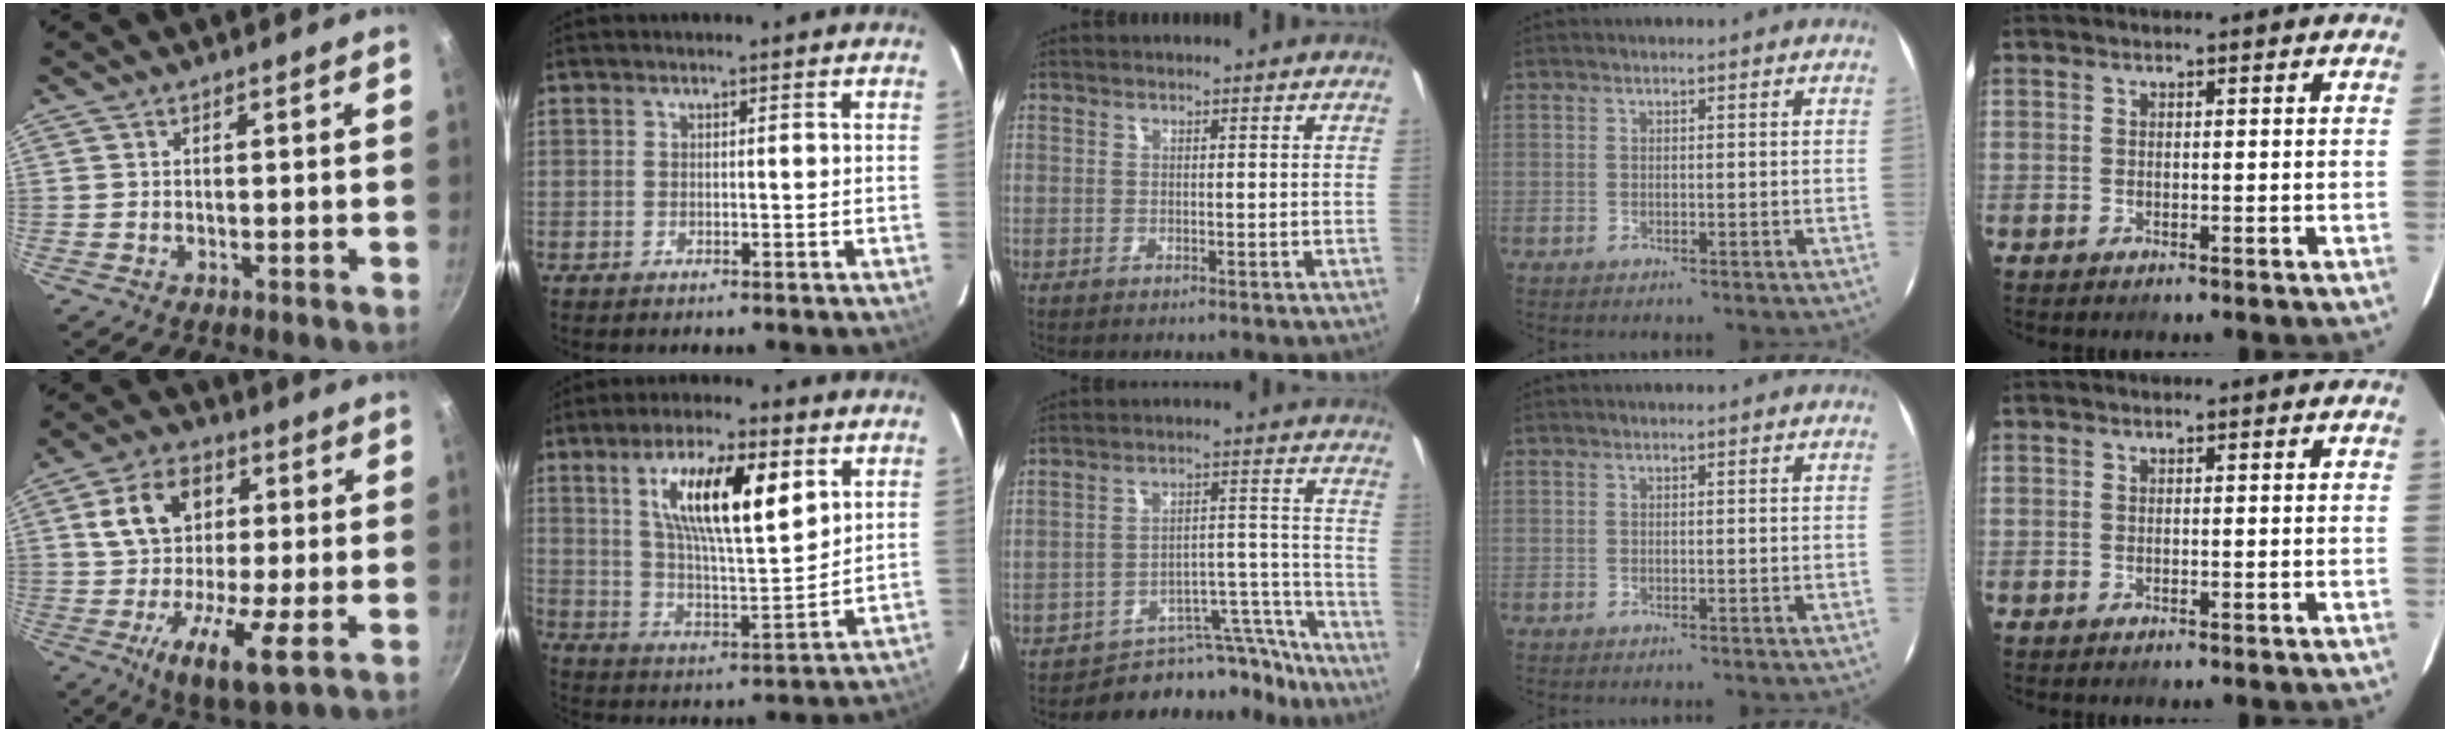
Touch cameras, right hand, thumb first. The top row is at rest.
{"thumb": {"total": 15.8, "force": [-1.0, 8.2, 13.4], "torque": [-0.210, 0.015, -0.031]}, "index": {"total": 16.9, "force": [6.9, 4.7, 14.6], "torque": [-0.246, 0.006, 0.122]}, "middle": {"total": 12.0, "force": [-11.2, 4.1, 1.0], "torque": [0.006, 0.060, -0.158]}}